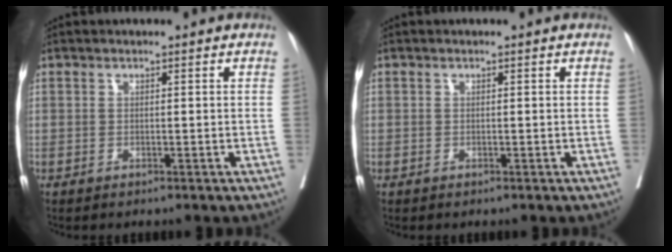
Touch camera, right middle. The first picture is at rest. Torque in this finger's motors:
{"motor_torque": [1.35, -0.79, 0.54, -0.06]}